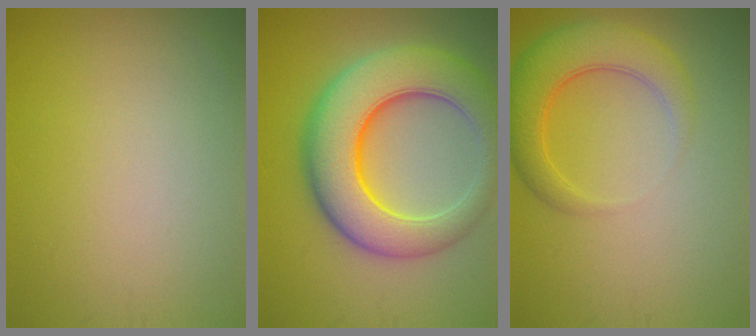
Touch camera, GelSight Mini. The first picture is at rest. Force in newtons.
{"total": 10.4, "press": 10.4, "slide": 0.4}
{"total": 5.0, "press": 5.0, "slide": 0.4}